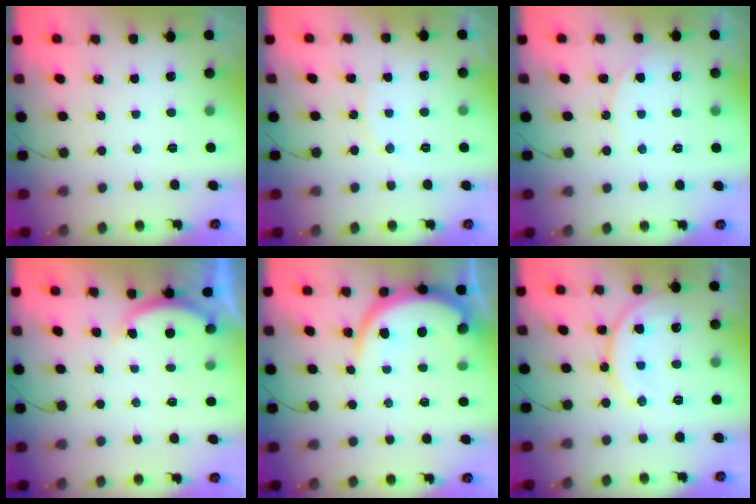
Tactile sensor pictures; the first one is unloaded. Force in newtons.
{"total": 6.4, "press": 6.3, "slide": 0.6}
{"total": 5.7, "press": 5.7, "slide": 0.7}
{"total": 2.5, "press": 2.4, "slide": 0.6}
{"total": 8.7, "press": 8.6, "slide": 1.0}
{"total": 13.8, "press": 13.7, "slide": 1.9}